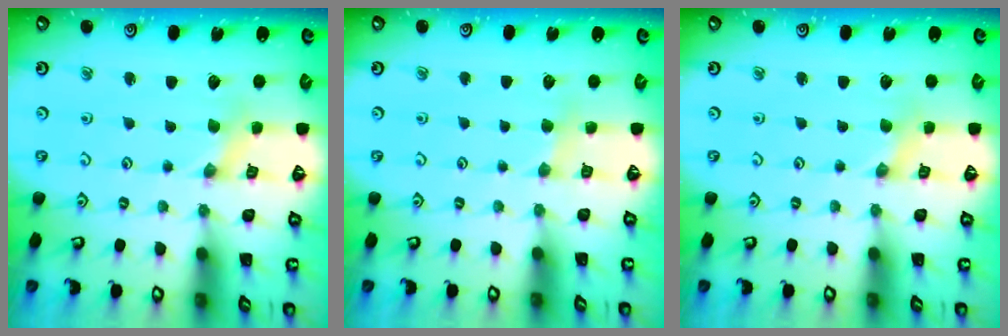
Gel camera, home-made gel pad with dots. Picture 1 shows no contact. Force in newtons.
{"total": 3.5, "press": 3.4, "slide": 0.6}
{"total": 0.0}